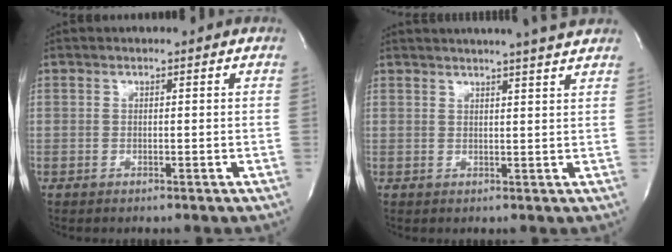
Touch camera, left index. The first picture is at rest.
{"total": 9.2, "force": [8.3, -0.8, 4.1], "torque": [-0.064, 0.009, 0.090]}